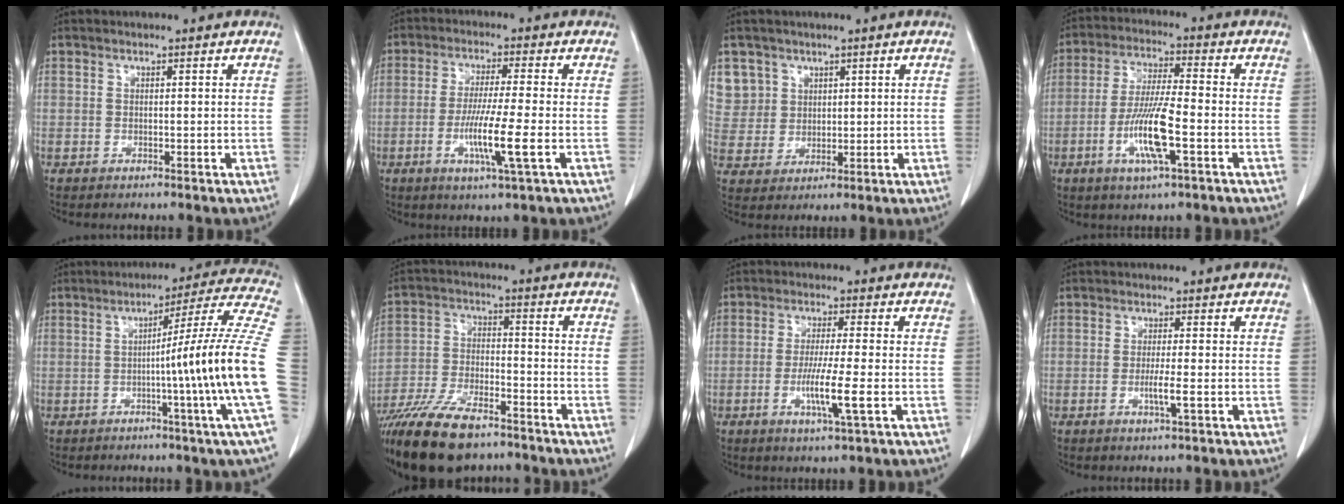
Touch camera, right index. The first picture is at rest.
{"total": 8.5, "force": [-2.3, -0.5, 8.2], "torque": [-0.156, -0.017, -0.042]}
{"total": 7.0, "force": [3.8, 5.8, -0.2], "torque": [0.009, 0.010, 0.086]}
{"total": 10.3, "force": [-3.2, 0.9, 9.7], "torque": [-0.193, -0.010, -0.061]}
{"total": 17.4, "force": [-3.1, -3.5, 16.8], "torque": [-0.219, -0.006, -0.058]}
{"total": 16.0, "force": [-12.1, 5.0, 9.1], "torque": [-0.189, -0.026, -0.214]}
{"total": 6.8, "force": [-1.8, -0.4, 6.5], "torque": [-0.122, -0.015, -0.032]}
{"total": 2.8, "force": [-0.7, -0.2, 2.7], "torque": [-0.052, -0.004, -0.011]}